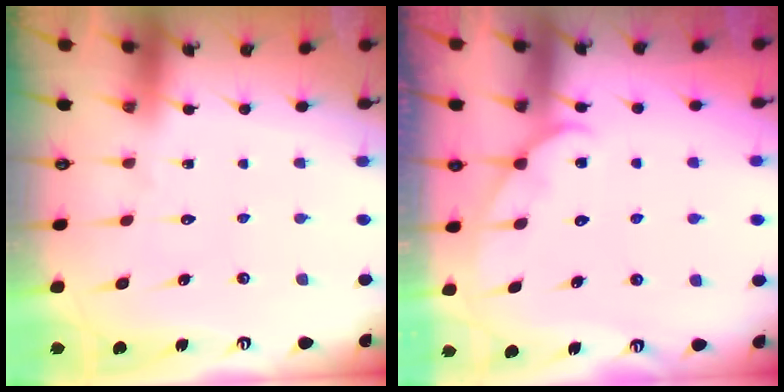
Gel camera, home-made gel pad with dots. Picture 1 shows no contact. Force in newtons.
{"total": 5.5, "press": 5.5, "slide": 0.6}